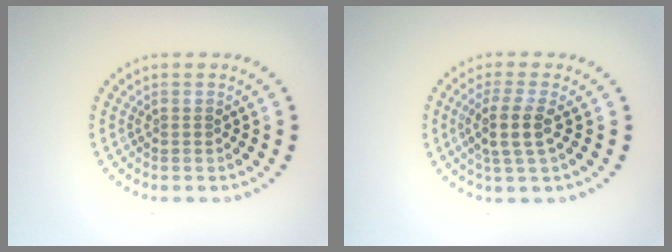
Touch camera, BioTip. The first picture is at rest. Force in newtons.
{"total": 2.9, "press": 2.4, "slide": 1.6}